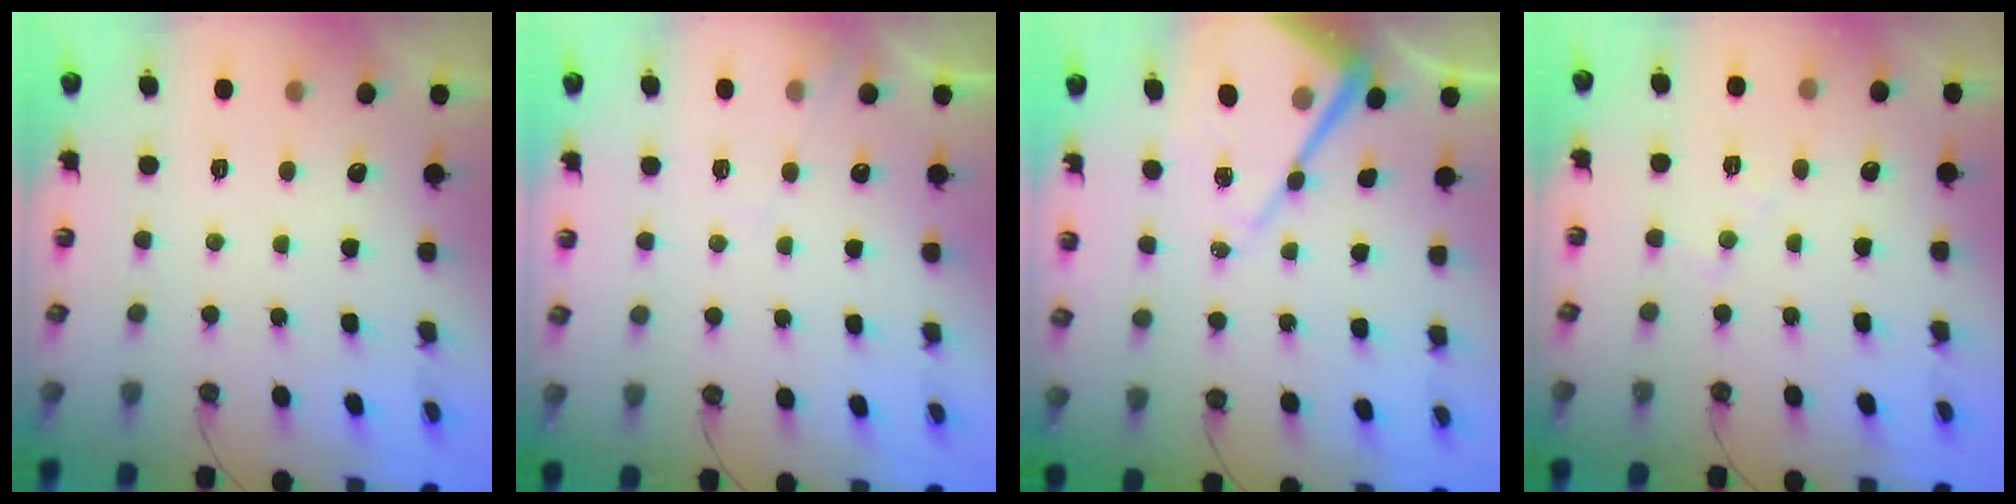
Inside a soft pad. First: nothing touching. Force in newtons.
{"total": 6.7, "press": 6.7, "slide": 0.9}
{"total": 13.7, "press": 13.6, "slide": 1.2}
{"total": 7.0, "press": 6.9, "slide": 0.9}